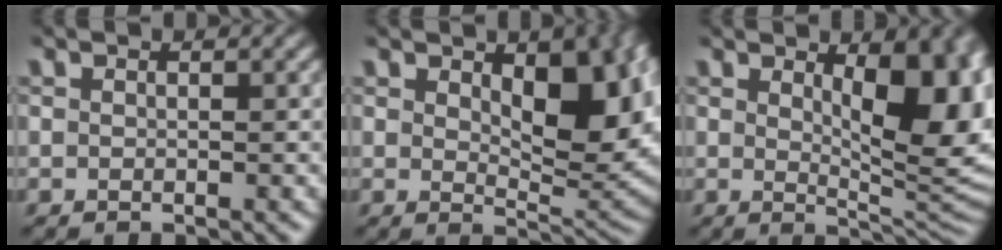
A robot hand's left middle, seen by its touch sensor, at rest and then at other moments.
{"total": 8.1, "force": [1.8, 4.0, 6.8], "torque": [-0.099, -0.008, 0.037]}
{"total": 10.0, "force": [2.3, 4.2, 8.8], "torque": [-0.097, 0.000, 0.038]}